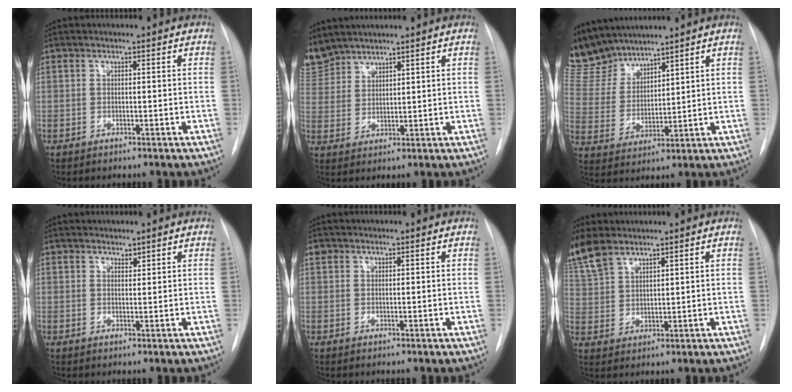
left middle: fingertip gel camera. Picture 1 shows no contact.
{"total": 6.2, "force": [5.9, 1.8, 0.2], "torque": [-0.009, 0.009, 0.129]}
{"total": 10.1, "force": [9.5, 2.8, 1.9], "torque": [-0.055, 0.006, 0.207]}
{"total": 0.8, "force": [0.8, 0.2, 0.1], "torque": [-0.004, -0.003, 0.013]}
{"total": 0.9, "force": [0.5, 0.7, 0.1], "torque": [0.001, 0.014, 0.007]}
{"total": 7.7, "force": [6.5, 2.7, 3.2], "torque": [-0.080, 0.008, 0.145]}